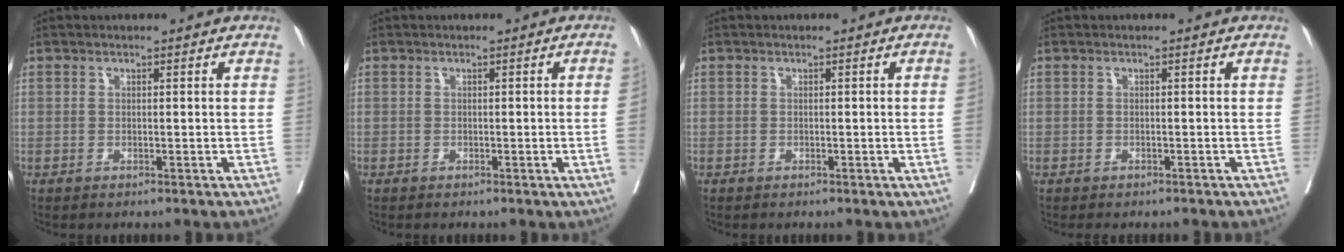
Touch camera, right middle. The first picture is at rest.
{"total": 1.8, "force": [-0.3, -0.8, 1.6], "torque": [-0.020, -0.003, -0.002]}
{"total": 0.9, "force": [-0.1, -0.3, 0.9], "torque": [-0.010, -0.001, 0.001]}
{"total": 2.6, "force": [-2.3, 1.1, 0.8], "torque": [-0.008, -0.004, -0.027]}